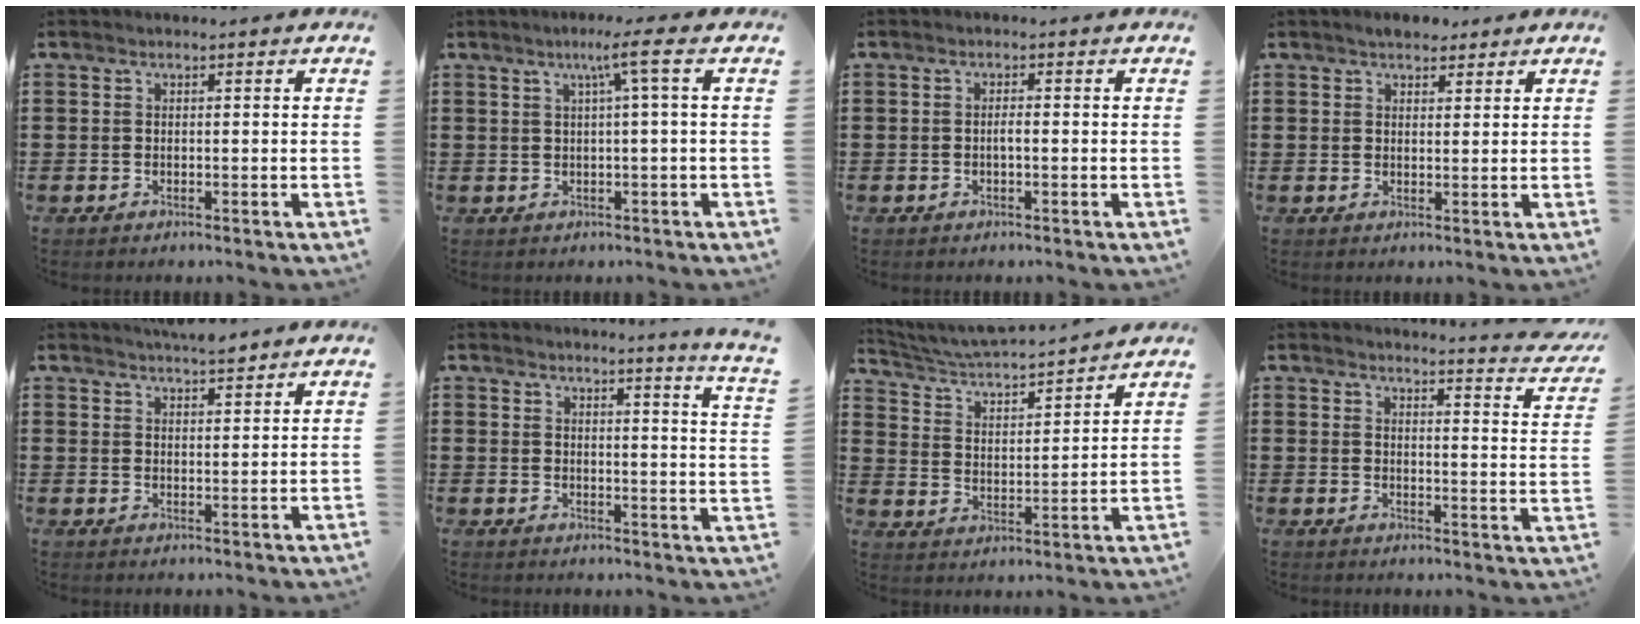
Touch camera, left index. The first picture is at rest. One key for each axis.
{"total": 4.3, "fx": 1.2, "fy": -0.7, "fz": 4.1, "tx": -0.081, "ty": -0.001, "tz": 0.013}
{"total": 1.2, "fx": -0.2, "fy": 0.2, "fz": 1.2, "tx": -0.023, "ty": -0.002, "tz": -0.003}
{"total": 2.4, "fx": 2.1, "fy": 1.0, "fz": 0.6, "tx": -0.008, "ty": 0.005, "tz": 0.039}
{"total": 3.4, "fx": 3.3, "fy": 0.1, "fz": 0.9, "tx": -0.025, "ty": -0.006, "tz": 0.061}
{"total": 3.5, "fx": 3.1, "fy": -1.5, "fz": 0.5, "tx": -0.016, "ty": -0.032, "tz": 0.049}
{"total": 3.8, "fx": 3.7, "fy": 0.1, "fz": 0.9, "tx": -0.039, "ty": -0.035, "tz": 0.053}
{"total": 3.4, "fx": 3.3, "fy": -0.7, "fz": 0.8, "tx": -0.024, "ty": -0.032, "tz": 0.051}